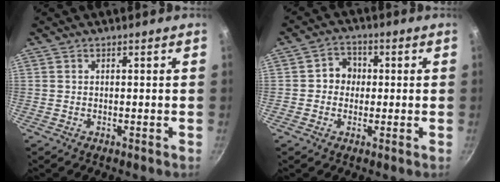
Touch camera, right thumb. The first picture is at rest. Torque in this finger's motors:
{"motor_torque": [0.32, 0.50, 0.36, 0.07, -0.04]}